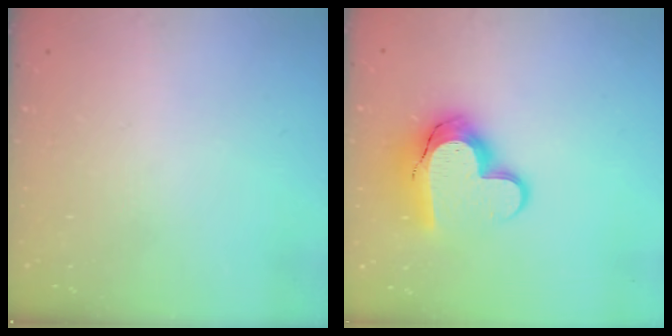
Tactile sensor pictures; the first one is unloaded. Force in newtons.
{"total": 13.6, "press": 13.6, "slide": 1.1}